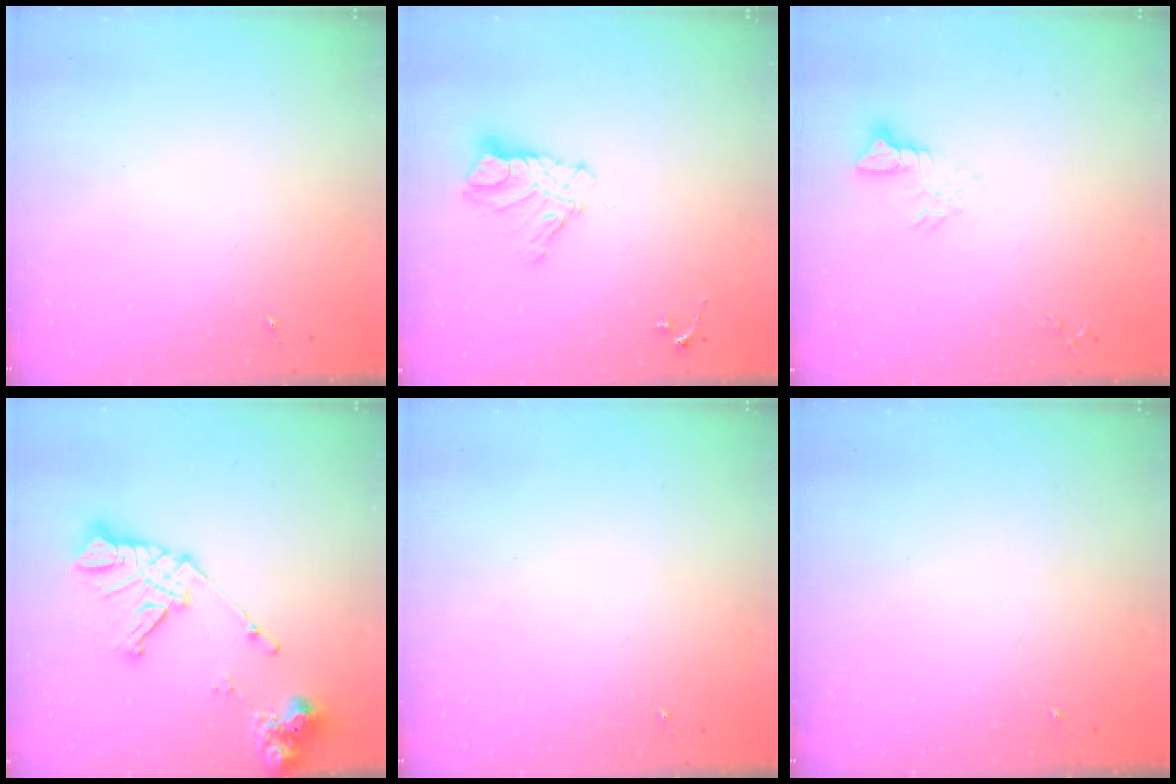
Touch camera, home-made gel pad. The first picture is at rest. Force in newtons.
{"total": 11.3, "press": 11.2, "slide": 0.9}
{"total": 3.9, "press": 3.9, "slide": 0.3}
{"total": 16.6, "press": 16.5, "slide": 2.0}
{"total": 0.0}
{"total": 0.0}